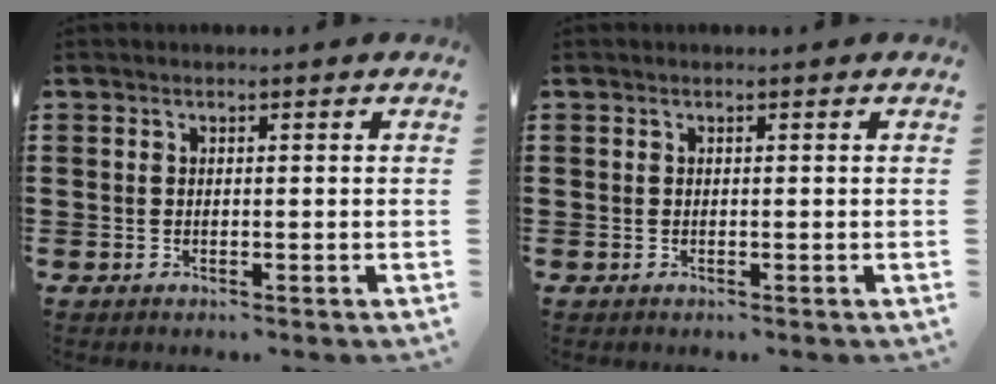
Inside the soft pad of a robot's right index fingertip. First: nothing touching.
{"total": 0.0}